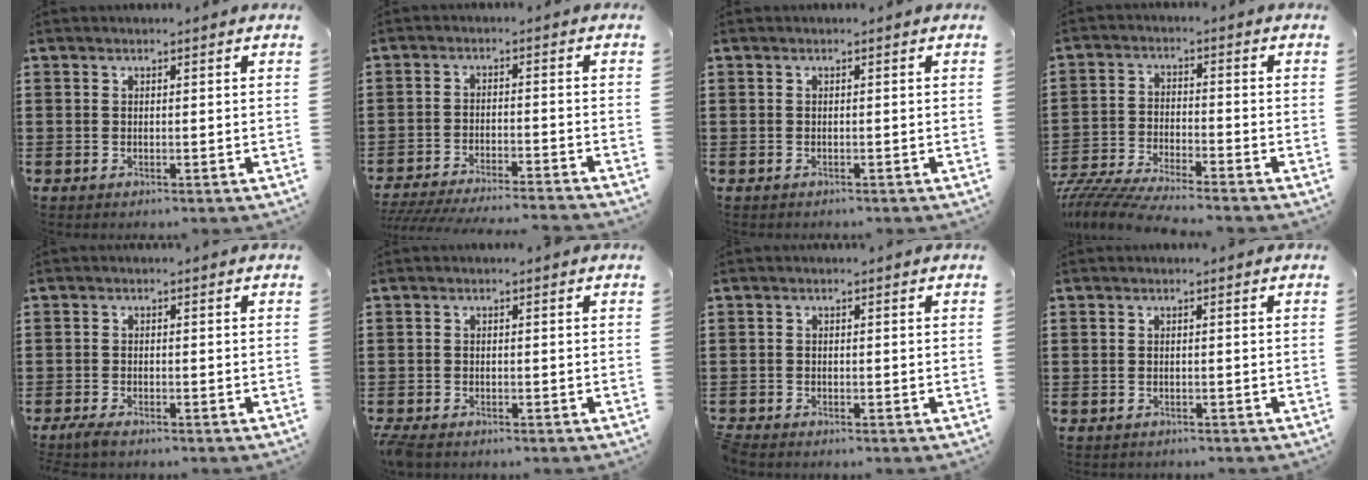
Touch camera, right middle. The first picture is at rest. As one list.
[{"total": 4.3, "force": [-4.2, -0.2, 1.1], "torque": [-0.023, -0.006, -0.086]}, {"total": 0.0}, {"total": 6.1, "force": [-6.0, -0.1, 1.2], "torque": [-0.045, -0.011, -0.126]}, {"total": 1.6, "force": [-1.4, 0.1, 0.8], "torque": [-0.025, -0.003, -0.029]}, {"total": 1.5, "force": [-1.3, 0.3, 0.5], "torque": [-0.020, -0.005, -0.028]}, {"total": 1.0, "force": [-1.0, 0.0, 0.1], "torque": [-0.004, -0.001, -0.019]}, {"total": 0.7, "force": [-0.6, 0.2, -0.1], "torque": [0.000, 0.001, -0.015]}]